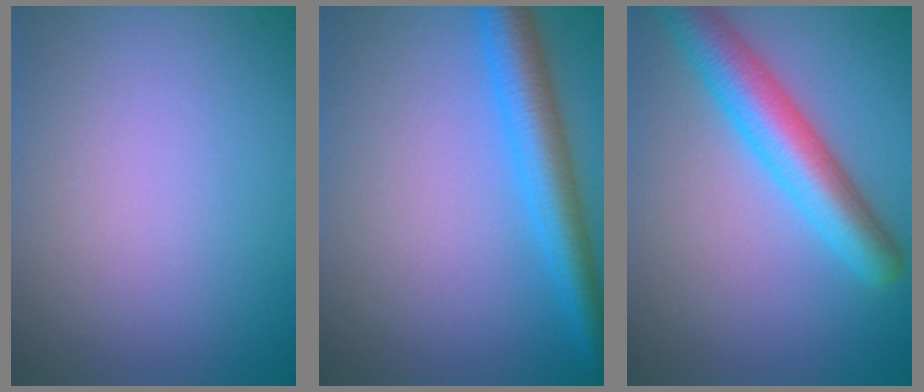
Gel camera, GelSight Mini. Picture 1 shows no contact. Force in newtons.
{"total": 4.9, "press": 4.9, "slide": 0.1}
{"total": 6.2, "press": 6.2, "slide": 0.1}